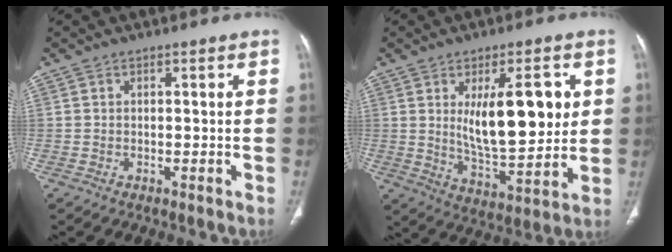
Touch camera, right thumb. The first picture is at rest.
{"total": 16.2, "force": [3.6, 6.5, 14.4], "torque": [-0.201, -0.032, 0.068]}